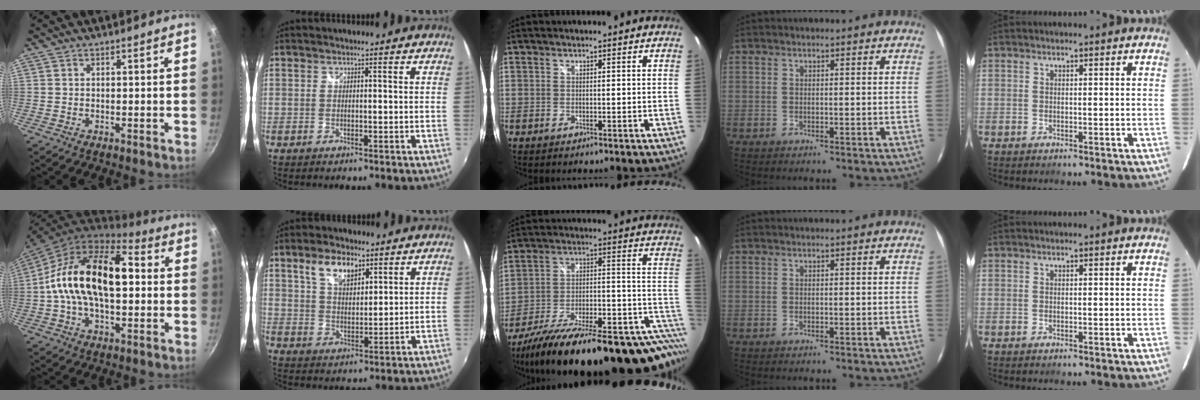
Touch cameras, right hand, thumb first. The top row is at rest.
{"thumb": {"total": 21.4, "force": [1.4, 12.1, 17.6], "torque": [-0.283, 0.031, 0.004]}, "index": {"total": 8.0, "force": [4.4, 4.3, 5.1], "torque": [-0.090, 0.014, 0.079]}, "middle": {"total": 34.2, "force": [-26.2, 8.6, 20.3], "torque": [-0.274, -0.053, -0.375]}}